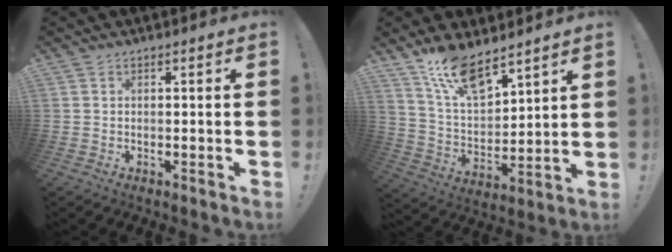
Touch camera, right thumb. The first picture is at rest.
{"total": 13.6, "force": [10.8, 5.0, 6.6], "torque": [-0.131, -0.071, 0.198]}